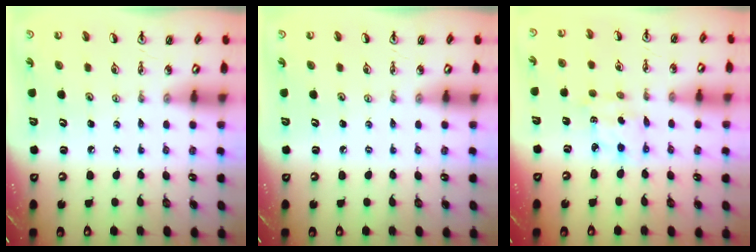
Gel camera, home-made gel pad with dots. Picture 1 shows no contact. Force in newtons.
{"total": 0.0}
{"total": 2.9, "press": 2.9, "slide": 0.2}